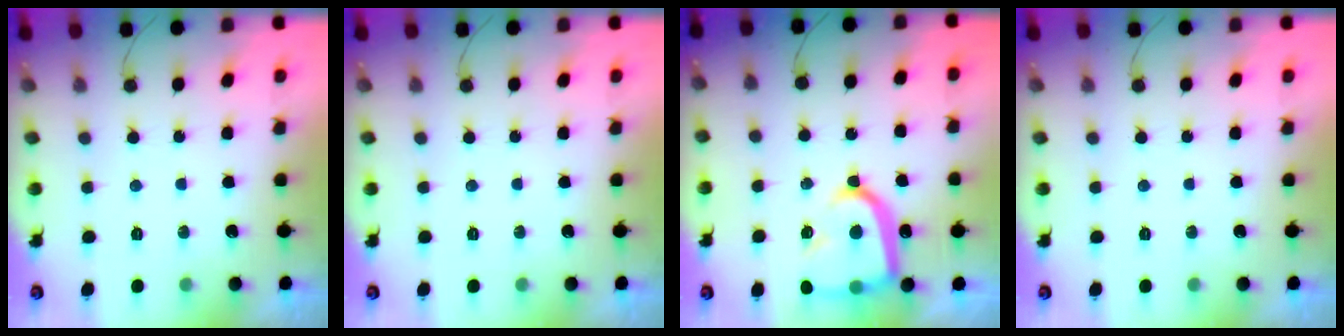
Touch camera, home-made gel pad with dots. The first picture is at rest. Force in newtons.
{"total": 0.0}
{"total": 18.6, "press": 18.5, "slide": 1.6}
{"total": 0.0}